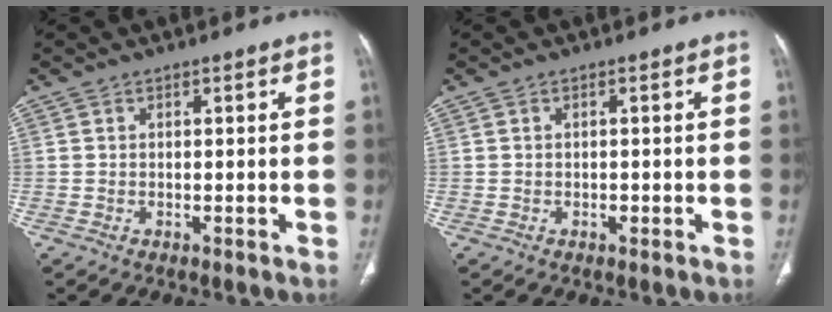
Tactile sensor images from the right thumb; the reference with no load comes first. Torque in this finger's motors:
{"motor_torque": [0.02, 0.29, -0.23, -0.04, 0.02]}